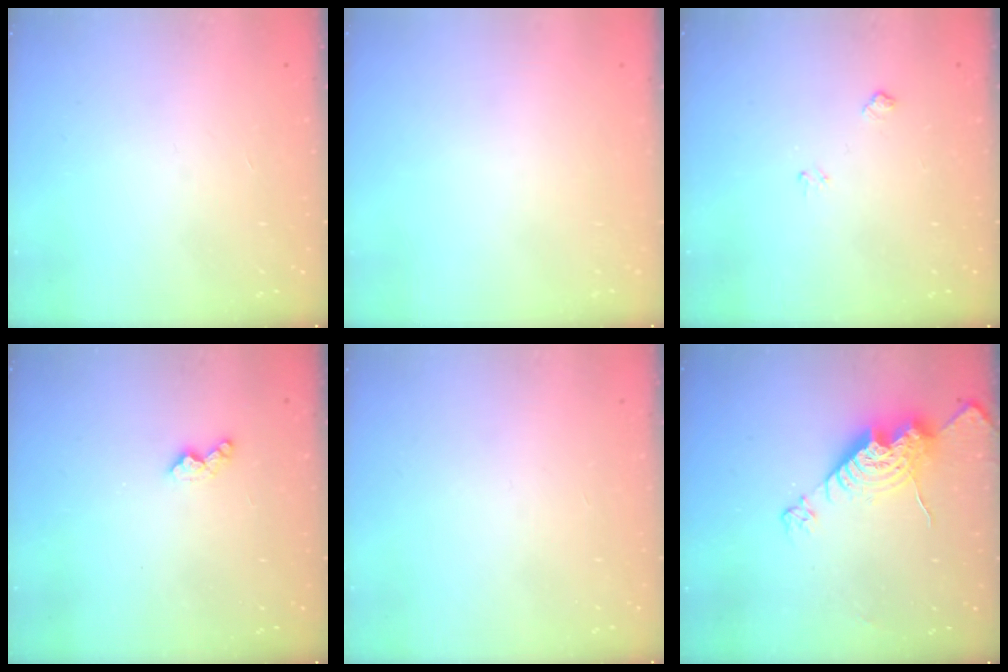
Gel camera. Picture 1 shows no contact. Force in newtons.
{"total": 0.0}
{"total": 4.7, "press": 4.6, "slide": 0.7}
{"total": 5.9, "press": 5.9, "slide": 0.6}
{"total": 0.0}
{"total": 14.3, "press": 14.2, "slide": 1.2}